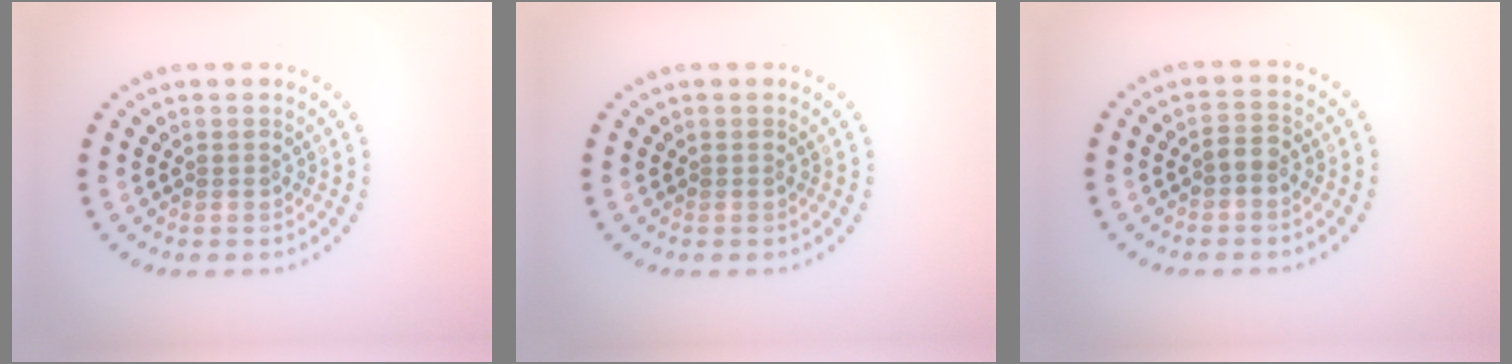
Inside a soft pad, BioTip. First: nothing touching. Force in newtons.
{"total": 0.0}
{"total": 1.4, "press": 1.4, "slide": 0.4}